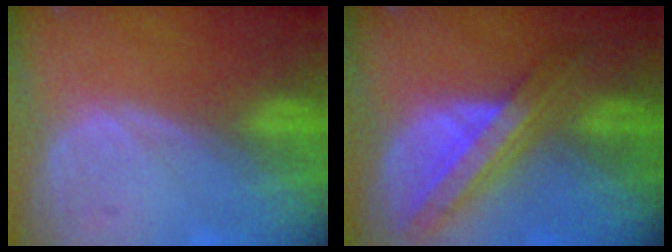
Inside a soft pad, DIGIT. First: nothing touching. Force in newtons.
{"total": 8.4, "press": 7.1, "slide": 4.5}